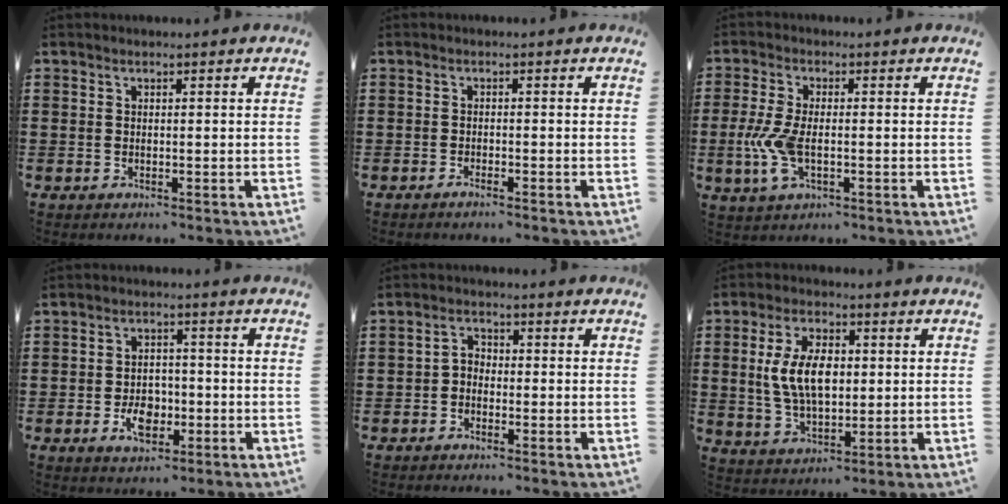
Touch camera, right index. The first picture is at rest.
{"total": 0.9, "force": [-0.9, -0.1, 0.1], "torque": [-0.003, -0.001, -0.018]}
{"total": 6.2, "force": [-1.2, 2.6, 5.4], "torque": [-0.136, -0.011, -0.028]}
{"total": 4.9, "force": [-1.6, 3.2, 3.3], "torque": [-0.051, -0.001, -0.032]}
{"total": 1.8, "force": [-1.3, 1.0, 0.7], "torque": [-0.017, 0.008, -0.029]}
{"total": 8.8, "force": [0.8, 4.7, 7.3], "torque": [-0.155, 0.006, 0.007]}